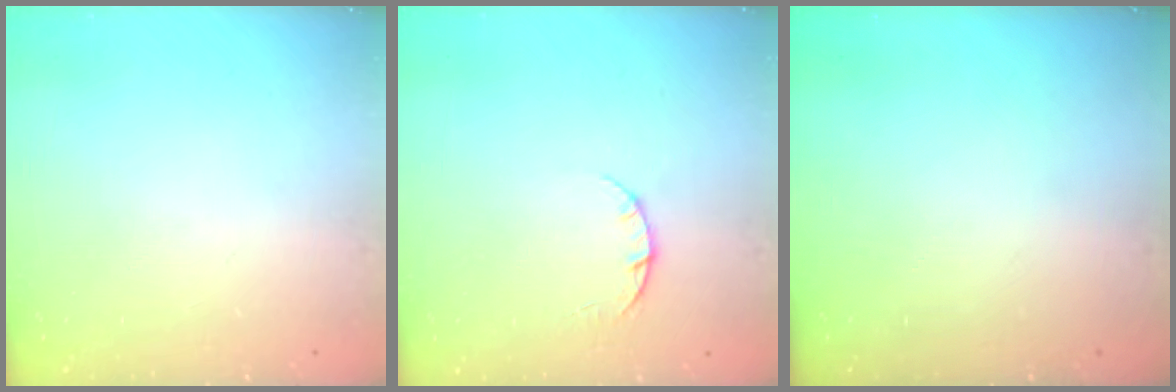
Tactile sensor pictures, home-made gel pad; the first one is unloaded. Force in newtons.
{"total": 2.3, "press": 2.3, "slide": 0.3}
{"total": 0.0}